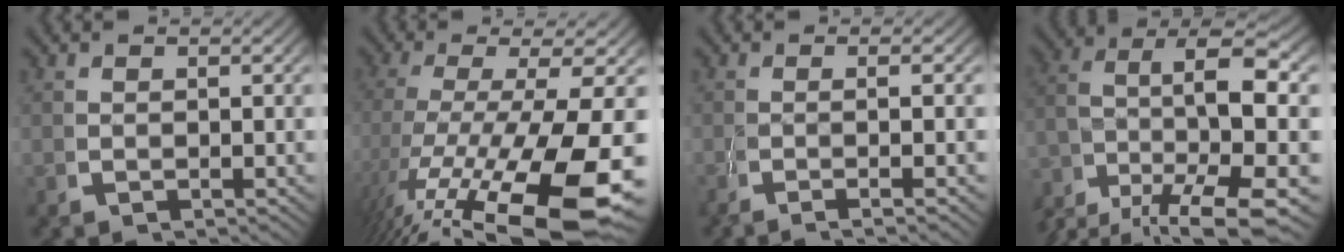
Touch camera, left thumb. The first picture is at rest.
{"total": 14.1, "force": [-4.6, 6.7, 11.4], "torque": [-0.247, -0.066, -0.024]}
{"total": 3.1, "force": [-1.1, -0.1, 2.9], "torque": [-0.054, 0.001, -0.021]}
{"total": 10.9, "force": [-1.6, 6.1, 9.0], "torque": [-0.191, -0.058, 0.003]}